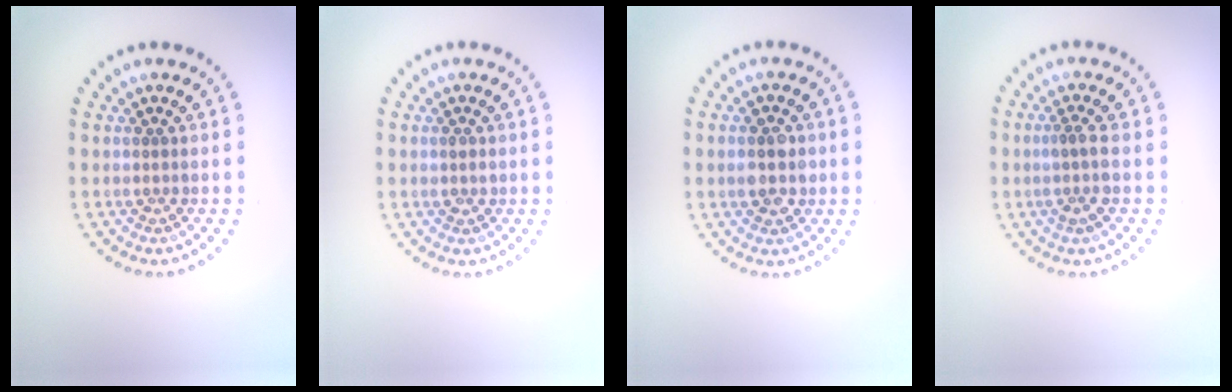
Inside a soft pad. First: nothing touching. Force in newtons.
{"total": 0.8, "press": 0.7, "slide": 0.3}
{"total": 2.8, "press": 2.8, "slide": 0.2}
{"total": 1.8, "press": 1.5, "slide": 1.1}